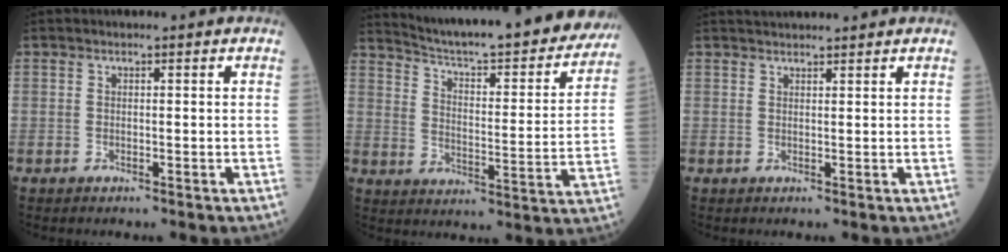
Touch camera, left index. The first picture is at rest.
{"total": 27.6, "force": [24.8, 3.3, 11.6], "torque": [-0.174, -0.059, 0.321]}
{"total": 4.0, "force": [3.8, 0.2, 1.1], "torque": [-0.015, 0.031, 0.058]}